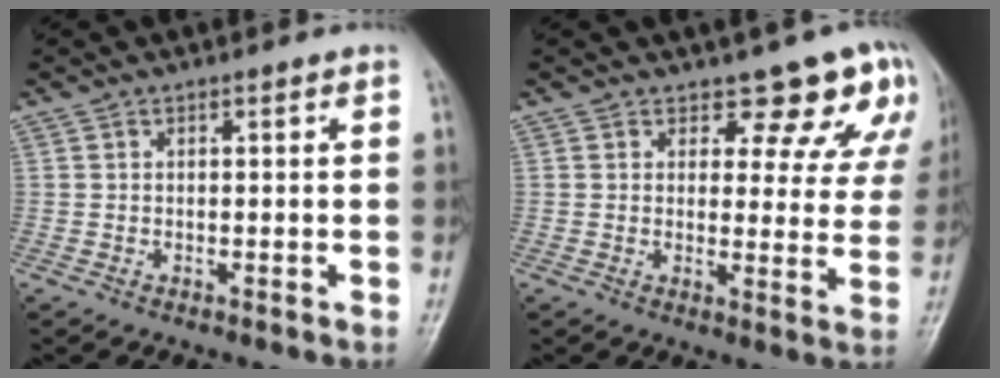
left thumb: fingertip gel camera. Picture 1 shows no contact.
{"total": 9.6, "force": [7.4, 4.9, 3.8], "torque": [0.004, -0.044, 0.068]}